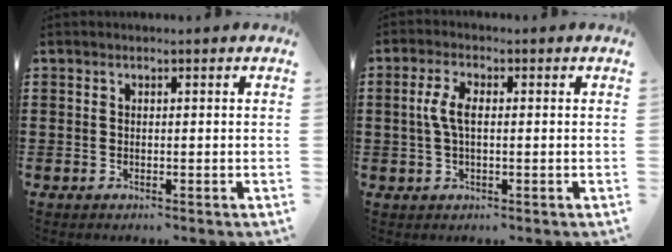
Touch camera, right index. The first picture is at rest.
{"total": 4.3, "force": [0.2, 1.9, 3.9], "torque": [-0.099, -0.001, -0.006]}